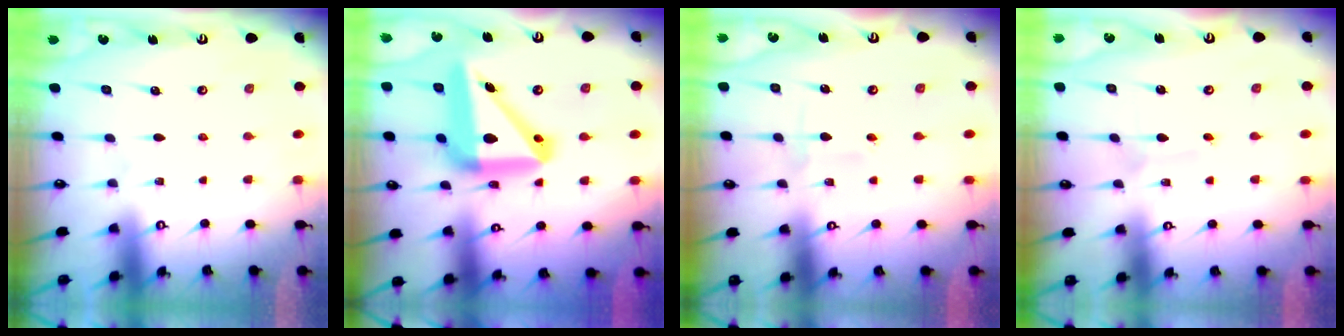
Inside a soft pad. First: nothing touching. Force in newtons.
{"total": 20.2, "press": 20.0, "slide": 2.9}
{"total": 3.0, "press": 2.9, "slide": 0.5}
{"total": 3.0, "press": 2.9, "slide": 0.3}